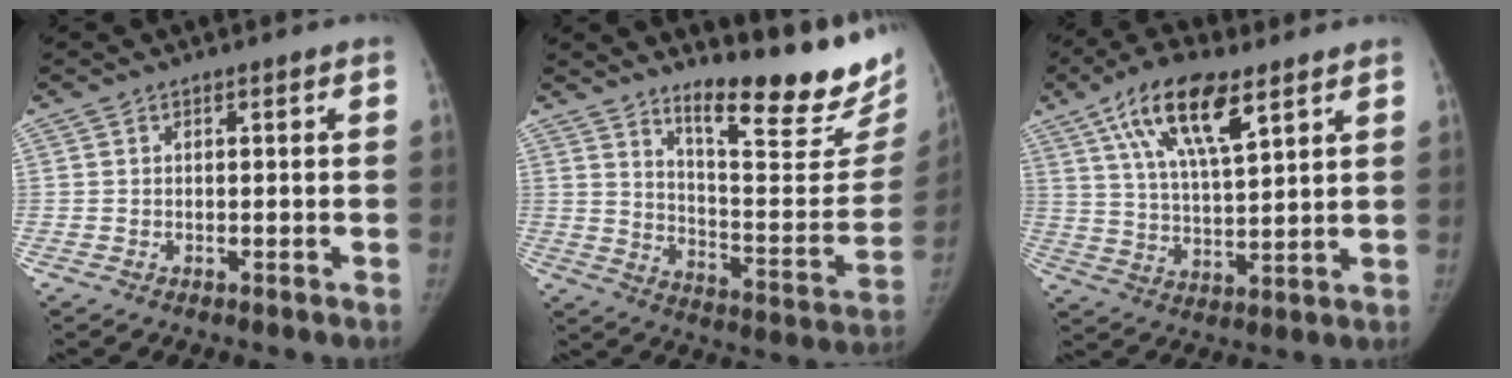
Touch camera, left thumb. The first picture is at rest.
{"total": 21.9, "force": [17.4, 4.4, 12.5], "torque": [-0.140, -0.150, 0.248]}
{"total": 14.9, "force": [8.0, 5.3, 11.4], "torque": [-0.190, -0.022, 0.146]}